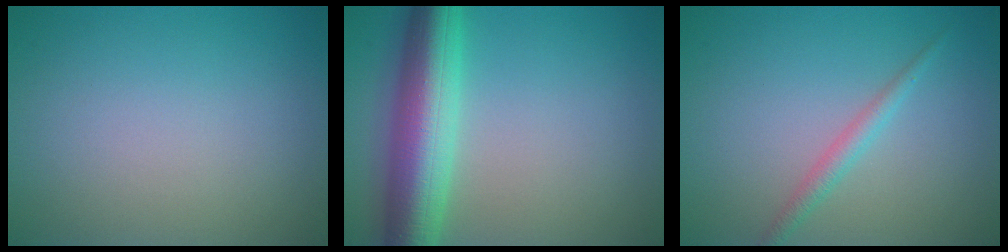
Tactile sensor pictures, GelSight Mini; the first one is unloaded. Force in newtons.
{"total": 8.4, "press": 8.4, "slide": 0.2}
{"total": 1.6, "press": 1.6, "slide": 0.1}